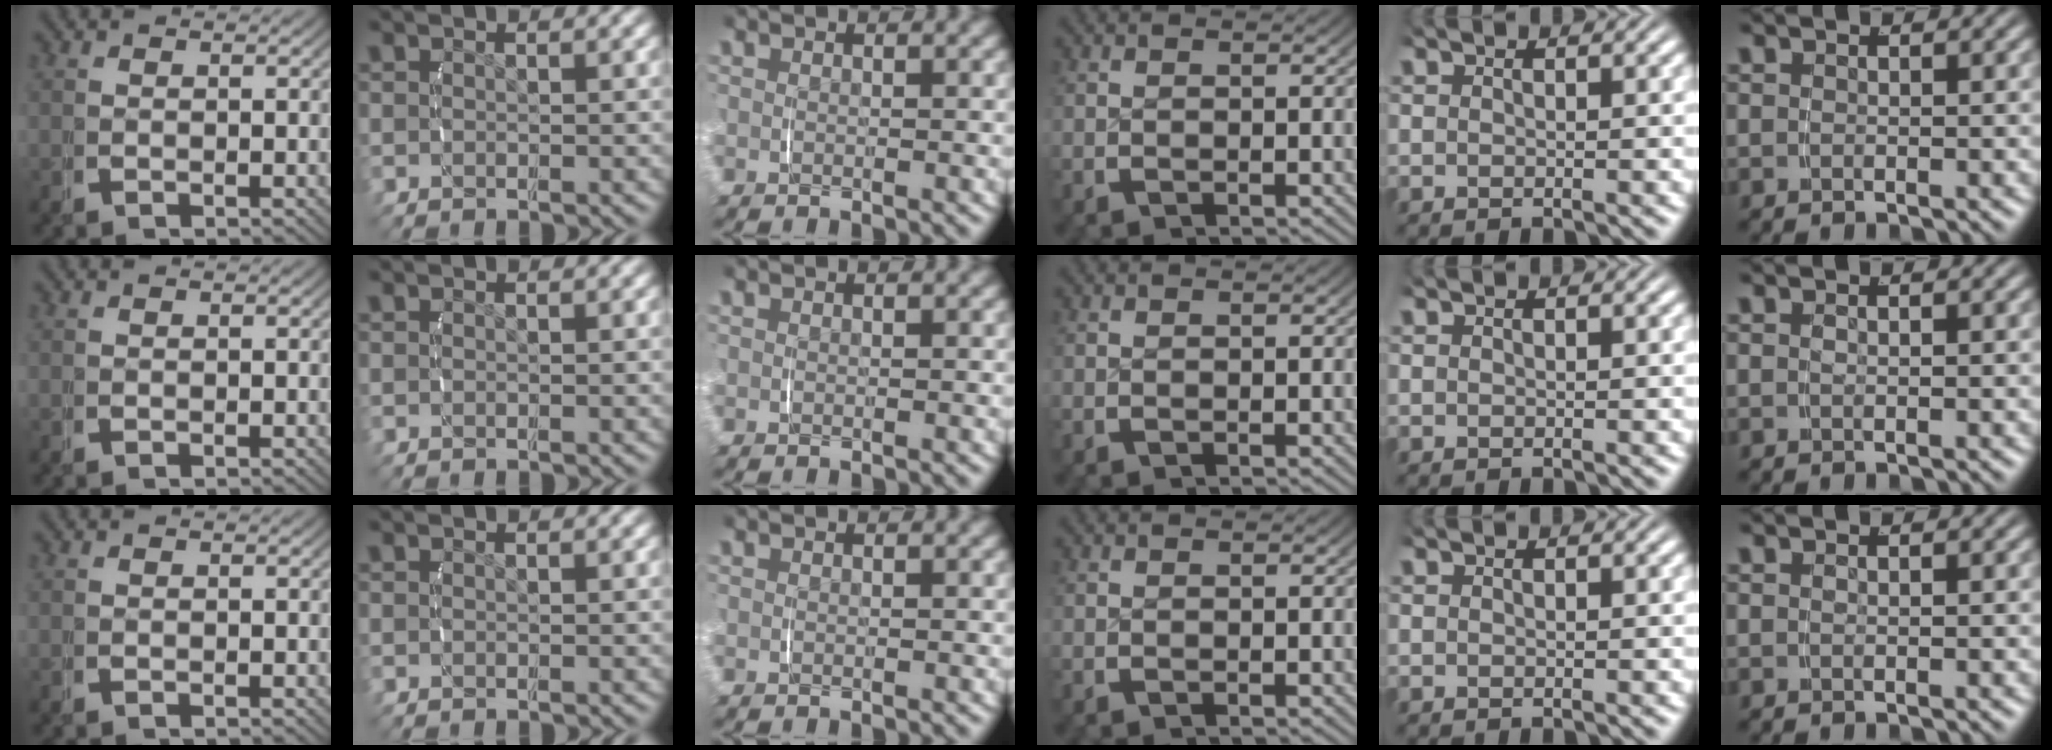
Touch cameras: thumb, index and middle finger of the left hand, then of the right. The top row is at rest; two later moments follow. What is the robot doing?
{"motion": "lift_and_place", "object": "jewelry box"}